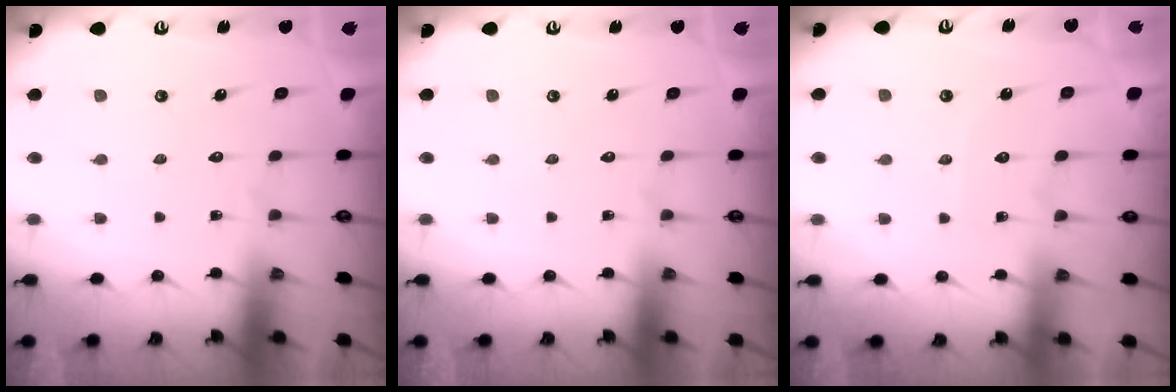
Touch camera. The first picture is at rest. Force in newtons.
{"total": 0.0}
{"total": 3.8, "press": 3.8, "slide": 0.5}